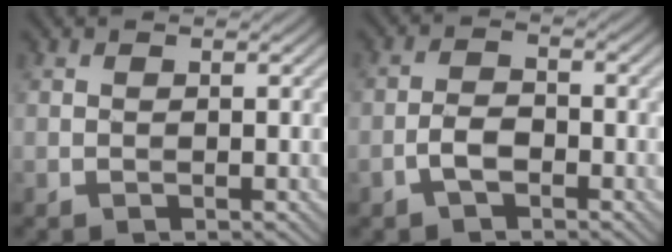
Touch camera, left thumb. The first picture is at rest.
{"total": 3.2, "force": [-1.8, 1.6, 2.2], "torque": [-0.047, 0.005, -0.039]}